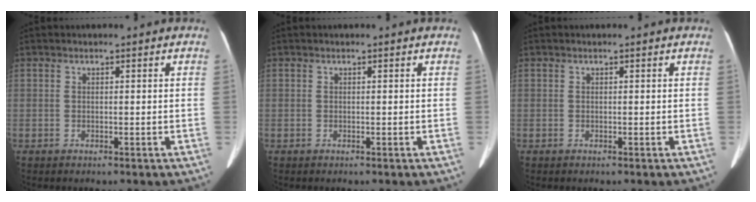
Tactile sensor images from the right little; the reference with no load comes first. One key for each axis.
{"total": 0.0}
{"total": 0.0}